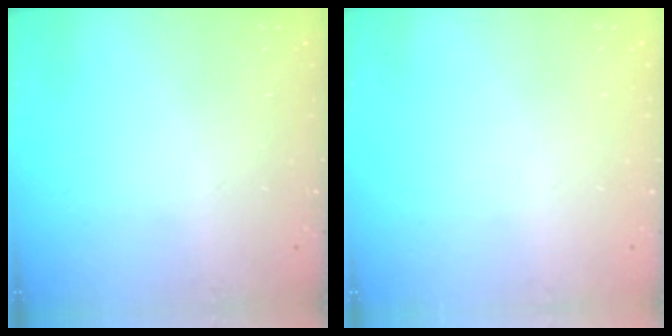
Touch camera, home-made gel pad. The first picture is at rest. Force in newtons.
{"total": 0.0}